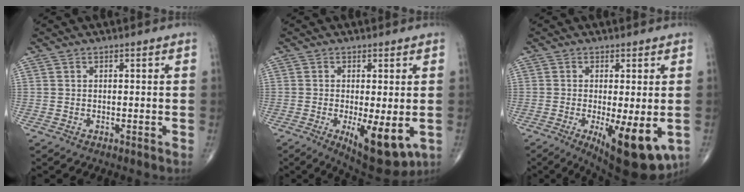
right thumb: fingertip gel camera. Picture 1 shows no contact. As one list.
[{"total": 10.8, "force": [-2.8, 3.7, 9.8], "torque": [-0.141, -0.024, -0.032]}, {"total": 13.0, "force": [-3.7, 4.1, 11.8], "torque": [-0.159, -0.024, -0.043]}]